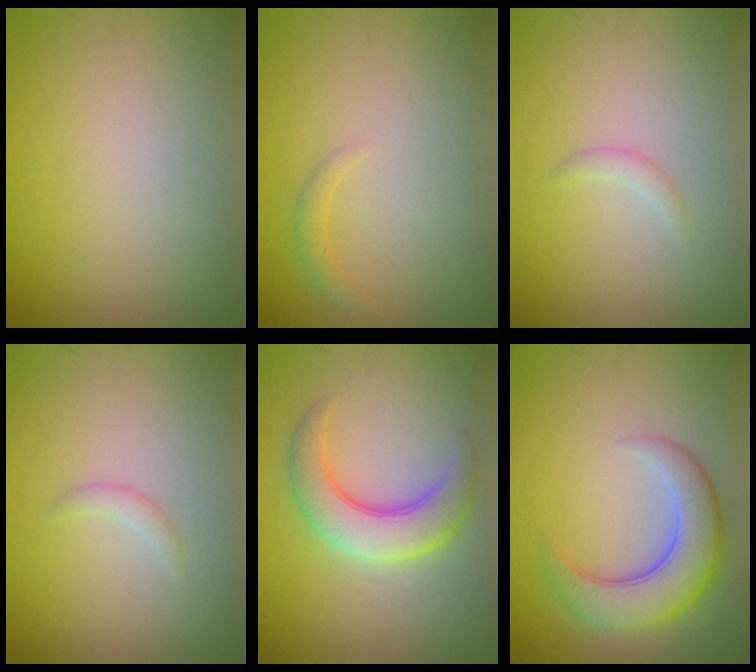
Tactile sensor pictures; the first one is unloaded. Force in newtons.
{"total": 1.0, "press": 1.0, "slide": 0.1}
{"total": 0.9, "press": 0.9, "slide": 0.0}
{"total": 0.9, "press": 0.9, "slide": 0.0}
{"total": 5.0, "press": 5.0, "slide": 0.1}
{"total": 5.9, "press": 5.8, "slide": 0.6}